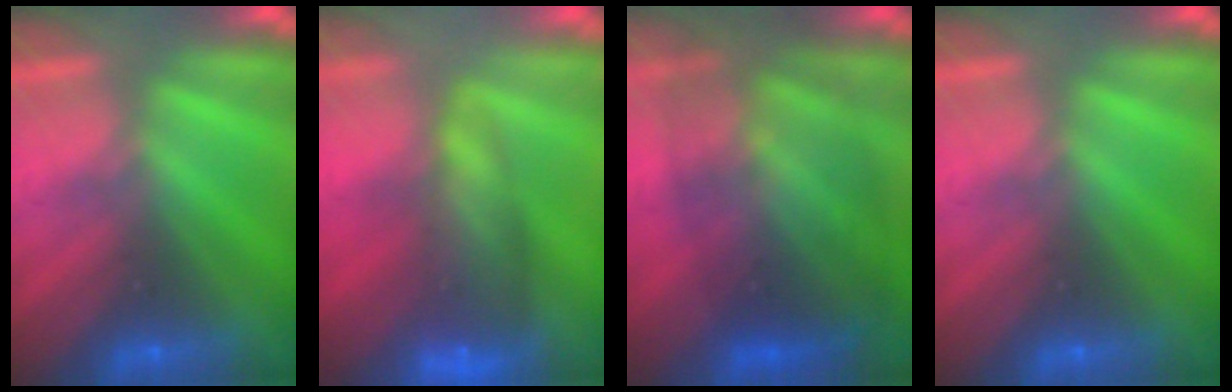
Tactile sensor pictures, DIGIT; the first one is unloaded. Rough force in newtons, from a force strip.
{"total": 7.6}
{"total": 9.4}
{"total": 0.0}